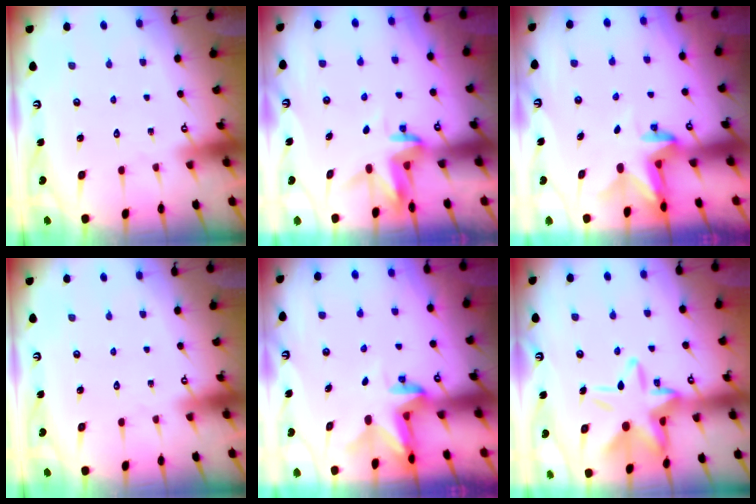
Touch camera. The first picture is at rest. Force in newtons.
{"total": 3.6, "press": 3.6, "slide": 0.2}
{"total": 2.8, "press": 2.8, "slide": 0.5}
{"total": 0.0}
{"total": 2.6, "press": 2.6, "slide": 0.5}
{"total": 18.0, "press": 18.0, "slide": 1.1}